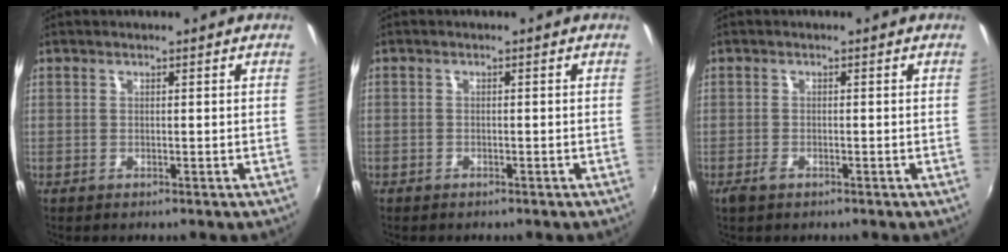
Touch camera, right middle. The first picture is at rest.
{"total": 1.1, "force": [-0.9, 0.7, 0.0], "torque": [-0.006, 0.004, -0.014]}
{"total": 1.8, "force": [-1.3, 0.8, 1.0], "torque": [-0.022, -0.004, -0.025]}